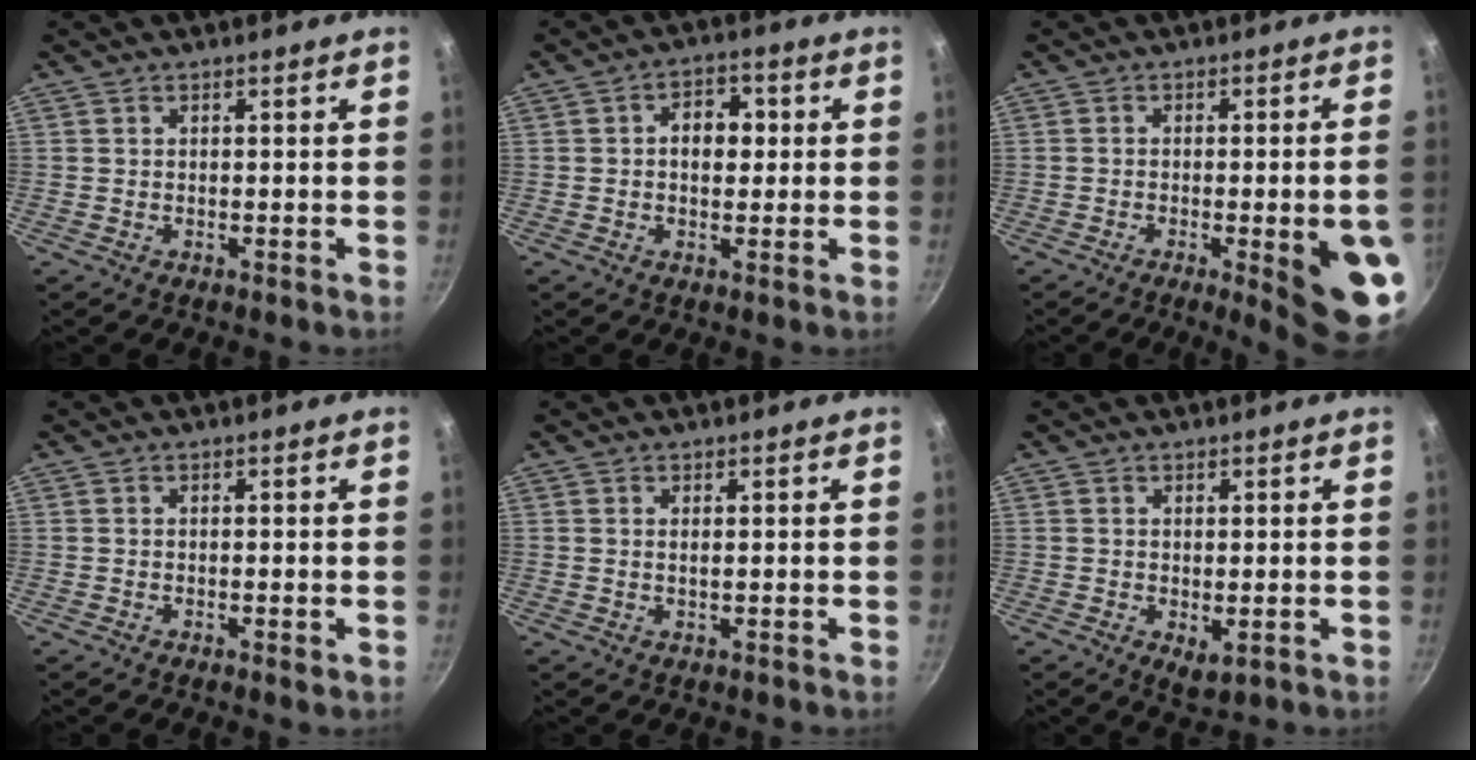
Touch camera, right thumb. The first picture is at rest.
{"total": 6.0, "force": [0.6, 4.2, 4.2], "torque": [-0.030, 0.010, 0.002]}
{"total": 12.8, "force": [-3.5, 2.8, 12.0], "torque": [-0.127, 0.013, -0.038]}
{"total": 0.9, "force": [-0.3, 0.2, 0.8], "torque": [-0.014, -0.001, -0.006]}
{"total": 1.0, "force": [0.3, 0.2, 0.9], "torque": [-0.017, -0.002, 0.005]}
{"total": 2.9, "force": [-0.2, 1.6, 2.4], "torque": [-0.036, -0.011, 0.001]}